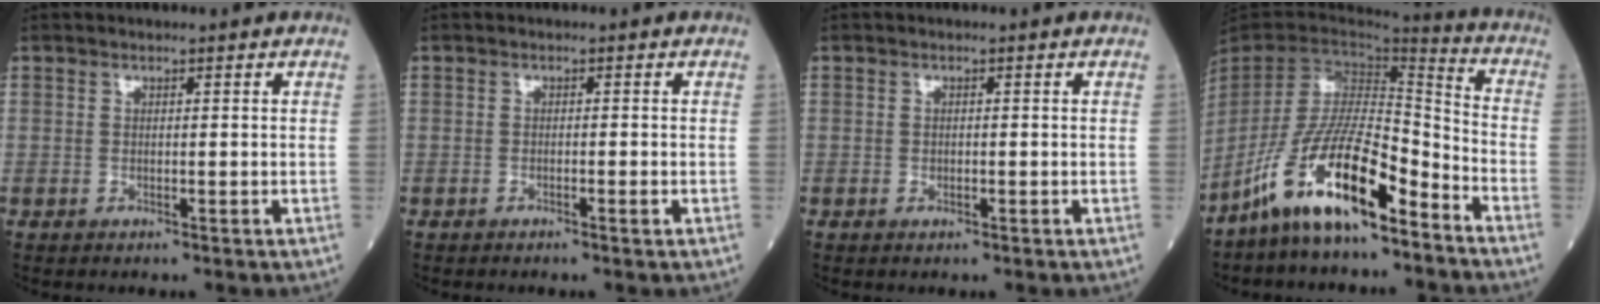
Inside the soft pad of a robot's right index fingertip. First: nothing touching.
{"total": 0.8, "force": [-0.6, -0.1, 0.6], "torque": [-0.011, 0.001, -0.008]}
{"total": 0.7, "force": [-0.4, 0.4, 0.4], "torque": [-0.006, 0.001, -0.006]}
{"total": 15.3, "force": [-10.3, 3.0, 10.9], "torque": [-0.215, 0.001, -0.191]}